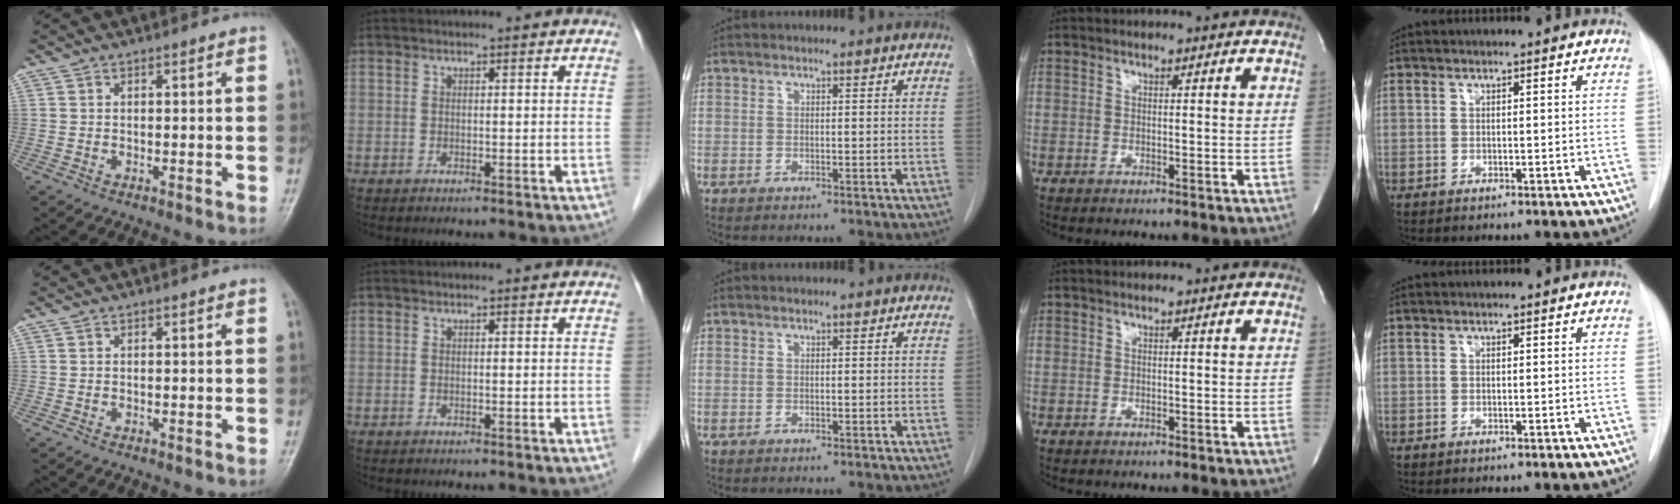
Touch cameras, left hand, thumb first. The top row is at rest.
{}